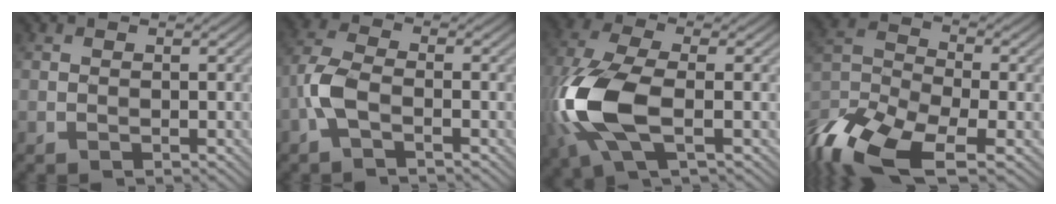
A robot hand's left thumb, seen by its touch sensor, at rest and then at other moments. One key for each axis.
{"total": 4.6, "fx": -1.8, "fy": 1.9, "fz": 3.7, "tx": -0.098, "ty": 0.006, "tz": -0.051}
{"total": 12.8, "fx": -2.8, "fy": 5.9, "fz": 11.1, "tx": -0.292, "ty": -0.011, "tz": -0.063}
{"total": 14.0, "fx": -8.9, "fy": 5.4, "fz": 9.4, "tx": -0.217, "ty": -0.021, "tz": -0.178}